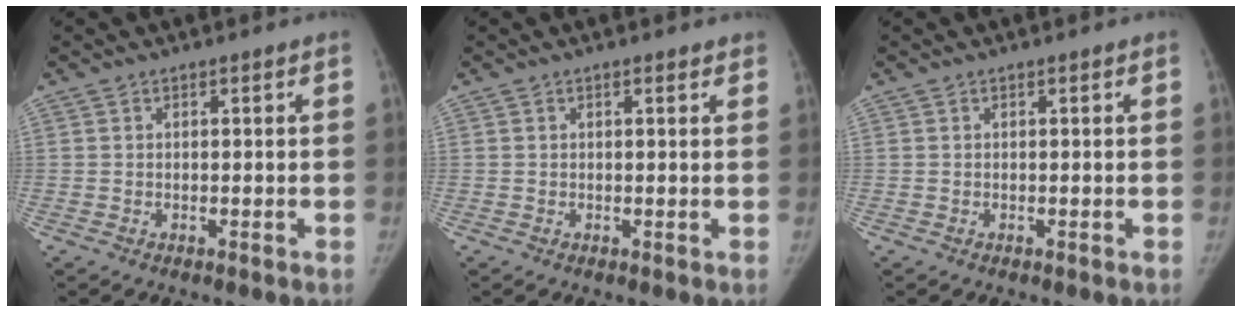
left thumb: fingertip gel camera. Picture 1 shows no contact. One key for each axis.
{"total": 1.3, "fx": 0.9, "fy": 0.5, "fz": 0.8, "tx": -0.008, "ty": -0.002, "tz": 0.009}
{"total": 0.0}